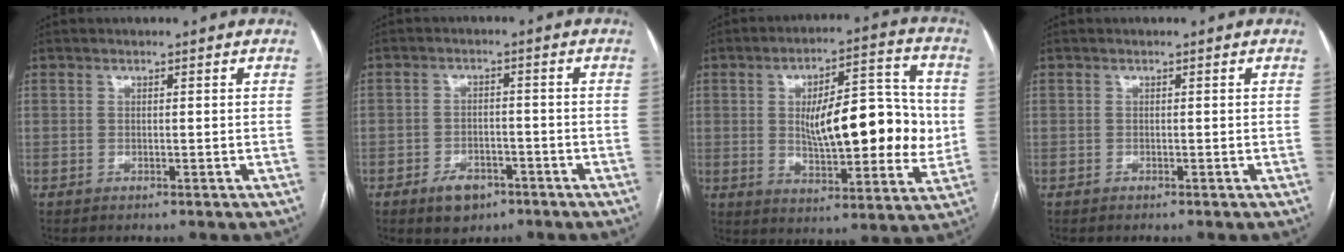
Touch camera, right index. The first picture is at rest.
{"total": 4.9, "force": [-3.0, 3.0, 2.5], "torque": [-0.038, 0.003, -0.040]}
{"total": 17.2, "force": [0.8, 5.8, 16.2], "torque": [-0.237, 0.019, 0.017]}
{"total": 0.0}